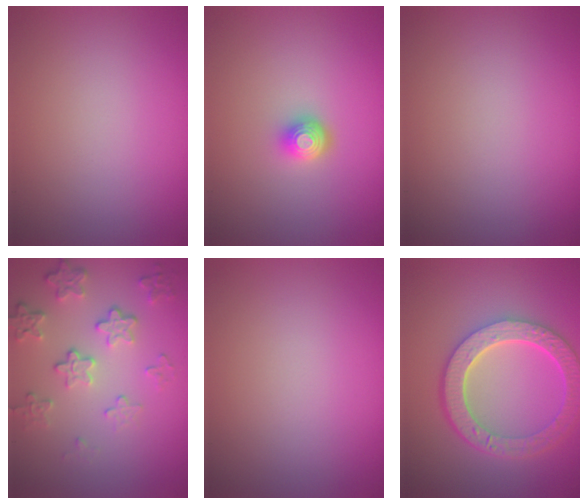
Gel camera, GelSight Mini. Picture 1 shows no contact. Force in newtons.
{"total": 2.0, "press": 1.5, "slide": 1.3}
{"total": 0.0}
{"total": 4.2, "press": 3.2, "slide": 2.8}
{"total": 0.0}
{"total": 6.4, "press": 4.9, "slide": 4.1}